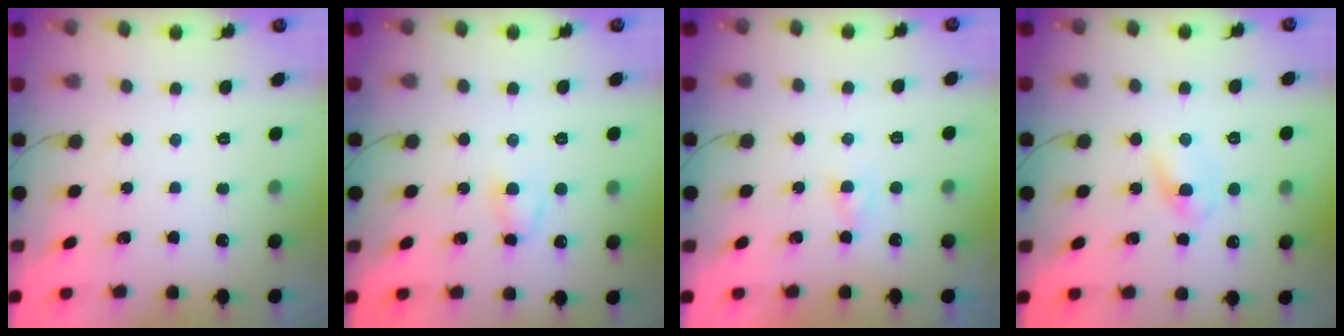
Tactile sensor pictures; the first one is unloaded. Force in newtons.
{"total": 3.5, "press": 3.4, "slide": 0.7}
{"total": 0.9, "press": 0.7, "slide": 0.6}
{"total": 2.7, "press": 2.5, "slide": 1.1}